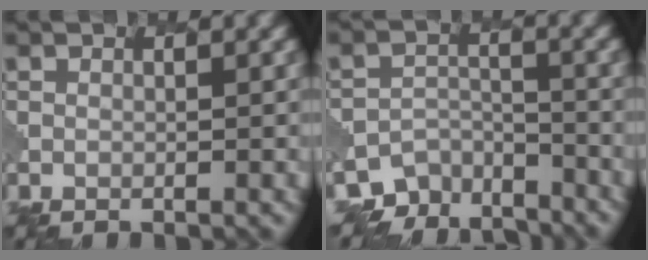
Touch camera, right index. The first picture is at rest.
{"total": 5.4, "force": [-4.9, 2.3, 0.1], "torque": [0.004, -0.012, -0.074]}